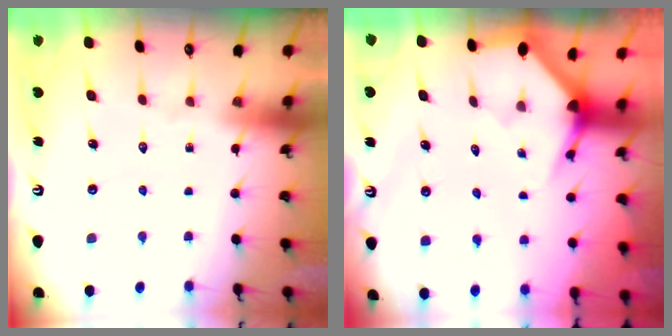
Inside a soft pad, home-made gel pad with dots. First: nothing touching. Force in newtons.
{"total": 3.3, "press": 3.3, "slide": 0.2}